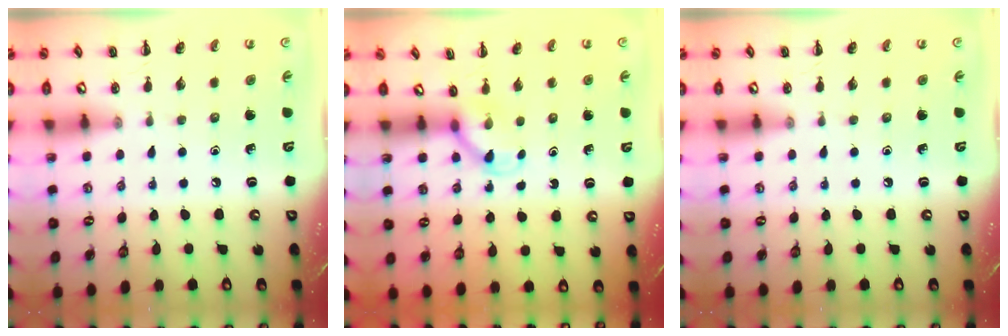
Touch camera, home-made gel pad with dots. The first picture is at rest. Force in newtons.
{"total": 3.5, "press": 3.3, "slide": 1.2}
{"total": 0.0}